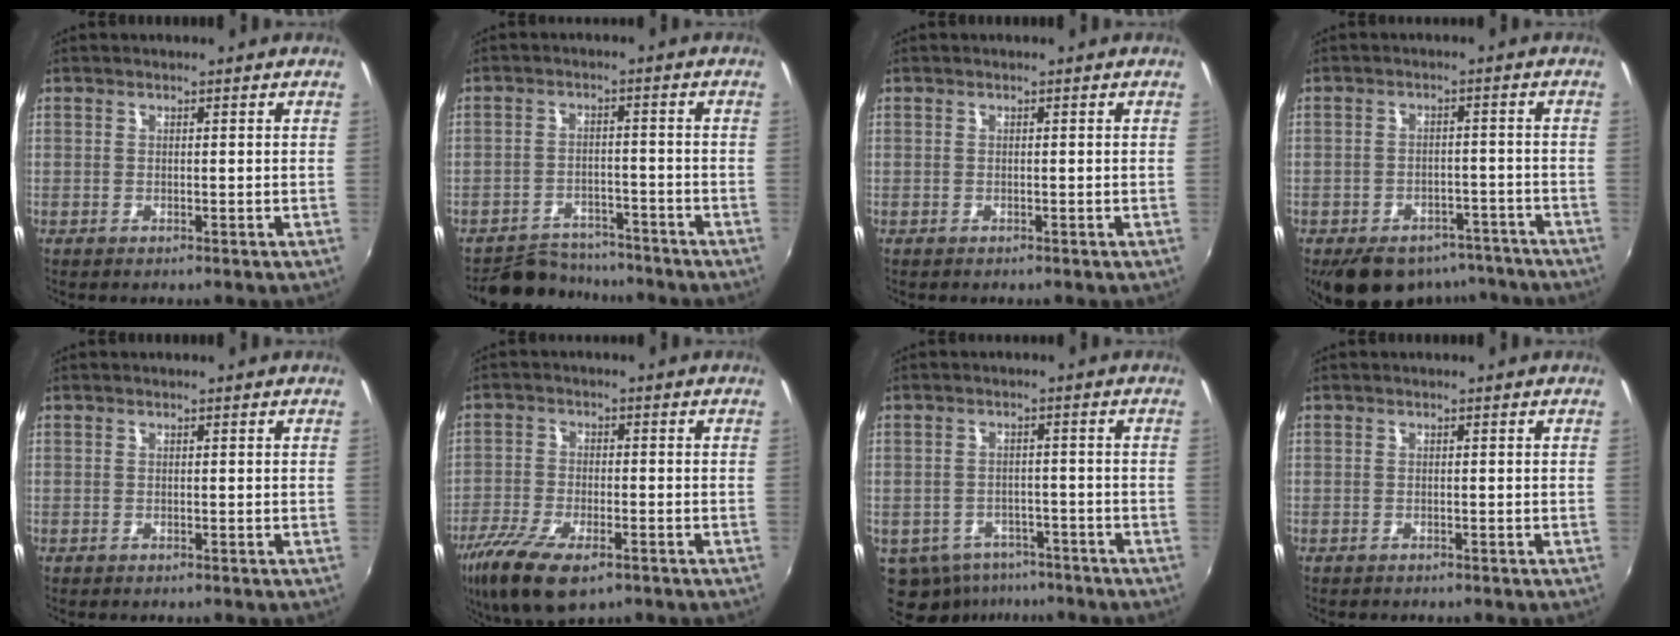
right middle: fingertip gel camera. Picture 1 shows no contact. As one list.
[{"total": 9.8, "force": [-9.1, 3.1, 1.9], "torque": [-0.059, 0.009, -0.134]}, {"total": 0.0}, {"total": 14.2, "force": [-10.8, 7.5, 5.3], "torque": [-0.111, 0.010, -0.130]}, {"total": 0.0}, {"total": 12.6, "force": [-7.9, 5.0, 8.5], "torque": [-0.193, -0.043, -0.144]}, {"total": 11.2, "force": [-7.0, 7.6, 4.3], "torque": [-0.115, -0.010, -0.090]}, {"total": 0.7, "force": [-0.6, 0.3, 0.1], "torque": [-0.004, -0.001, -0.010]}]